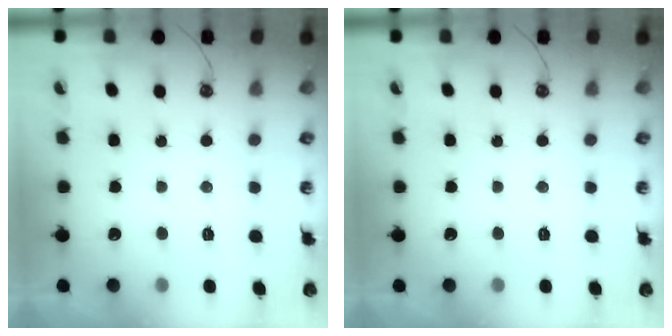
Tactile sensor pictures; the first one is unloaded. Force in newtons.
{"total": 0.0}